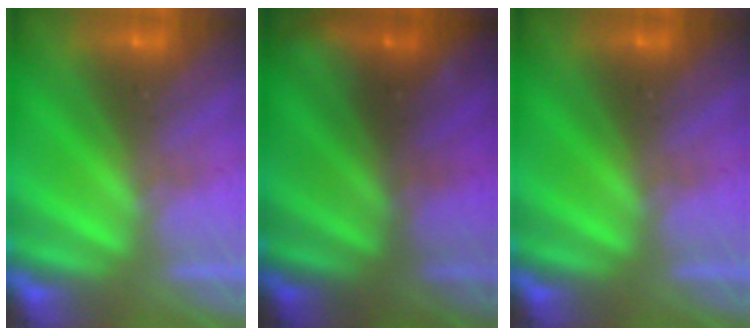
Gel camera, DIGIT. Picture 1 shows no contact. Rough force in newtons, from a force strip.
{"total": 2.4}
{"total": 0.0}